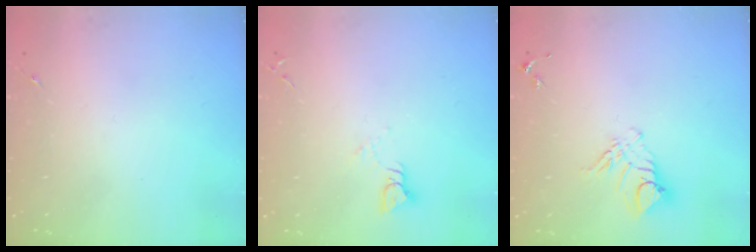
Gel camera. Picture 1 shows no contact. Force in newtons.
{"total": 3.5, "press": 3.5, "slide": 0.2}
{"total": 9.4, "press": 9.4, "slide": 0.9}